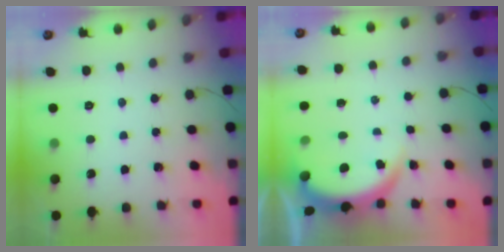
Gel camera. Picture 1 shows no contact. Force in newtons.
{"total": 4.0, "press": 4.0, "slide": 0.2}